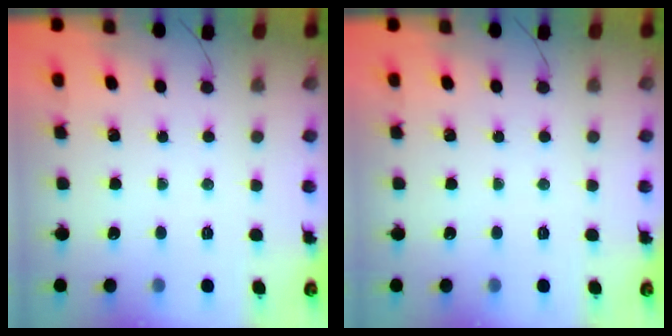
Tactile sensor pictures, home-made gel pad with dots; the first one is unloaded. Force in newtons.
{"total": 0.0}